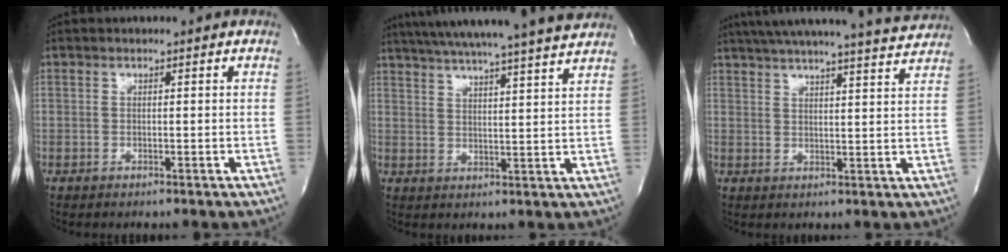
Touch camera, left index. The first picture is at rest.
{"total": 21.0, "force": [18.9, -0.7, 9.2], "torque": [-0.158, -0.009, 0.258]}
{"total": 20.1, "force": [18.5, 0.4, 7.7], "torque": [-0.129, -0.010, 0.241]}